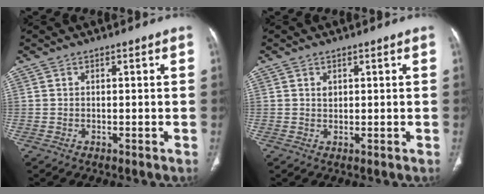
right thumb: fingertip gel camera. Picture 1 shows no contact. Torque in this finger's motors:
{"motor_torque": [0.20, 0.00, 0.32, -0.54, -0.04]}